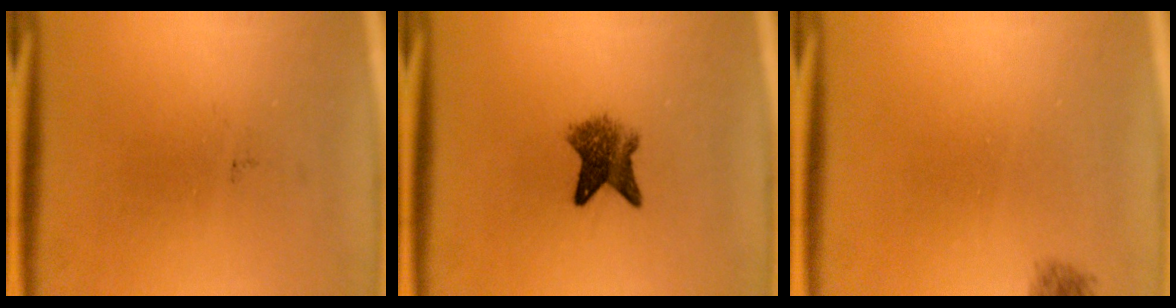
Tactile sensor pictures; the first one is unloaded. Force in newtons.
{"total": 4.9}
{"total": 1.1}